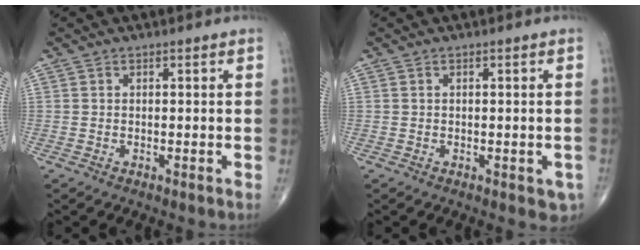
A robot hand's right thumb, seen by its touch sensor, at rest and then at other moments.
{"total": 2.4, "force": [-0.7, 1.3, 1.9], "torque": [-0.004, 0.002, -0.006]}